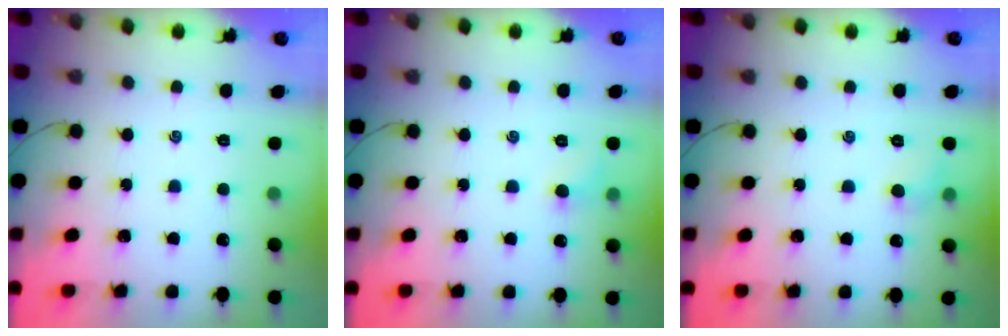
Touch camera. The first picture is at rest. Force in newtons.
{"total": 4.7, "press": 4.4, "slide": 1.5}
{"total": 5.6, "press": 5.4, "slide": 1.8}